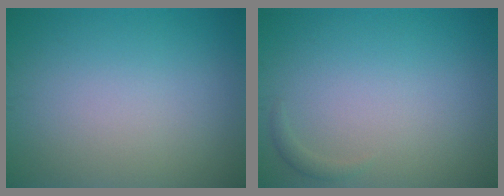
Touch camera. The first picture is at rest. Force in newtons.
{"total": 0.7, "press": 0.7, "slide": 0.1}